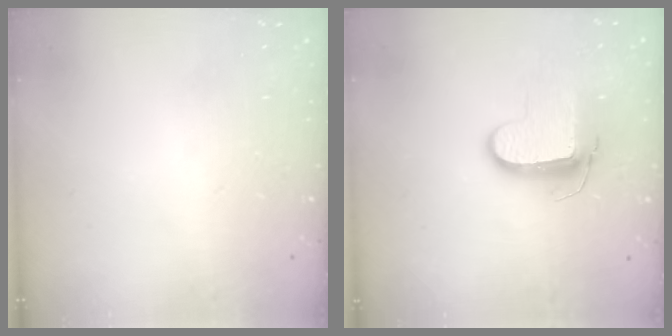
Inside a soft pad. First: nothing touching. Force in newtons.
{"total": 9.6, "press": 9.6, "slide": 0.8}